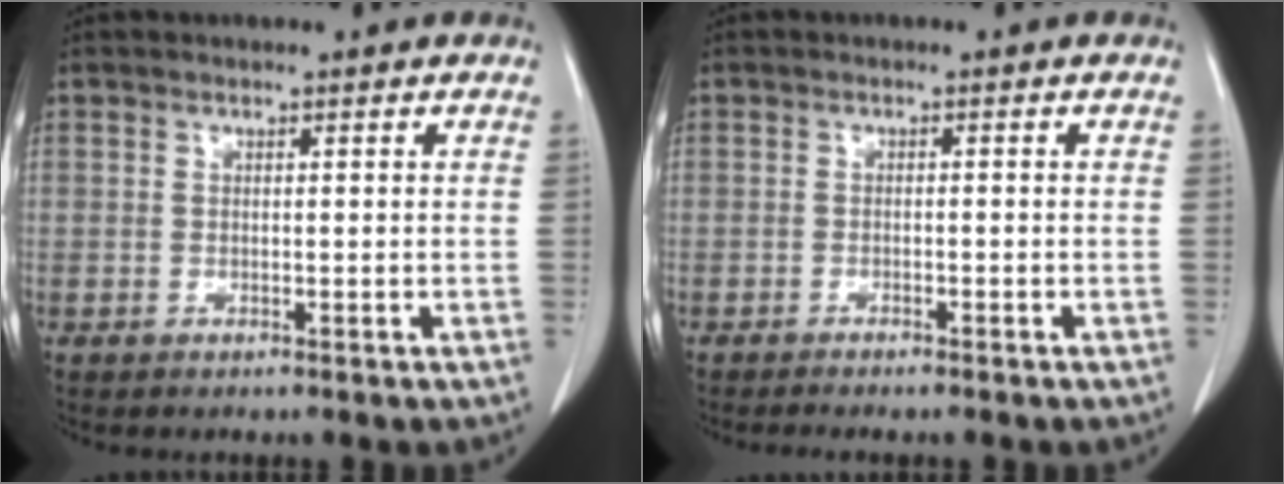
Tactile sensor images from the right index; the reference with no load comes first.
{"total": 3.0, "force": [-2.6, 0.0, 1.5], "torque": [-0.017, -0.003, -0.034]}